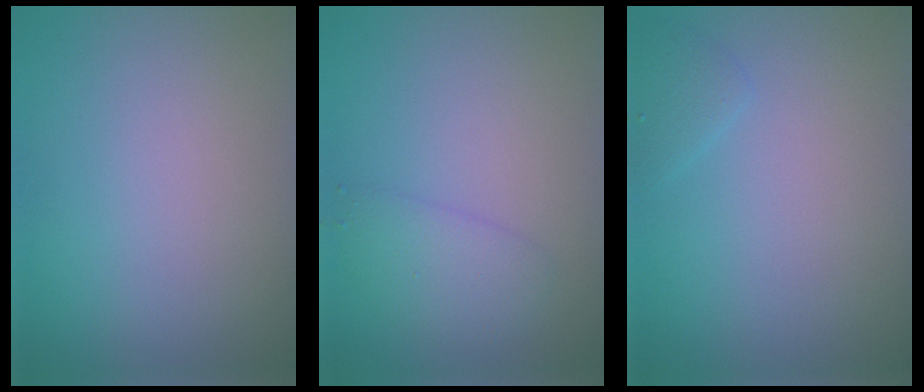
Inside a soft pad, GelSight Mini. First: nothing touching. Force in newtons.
{"total": 2.1, "press": 2.1, "slide": 0.1}
{"total": 1.1, "press": 1.1, "slide": 0.1}